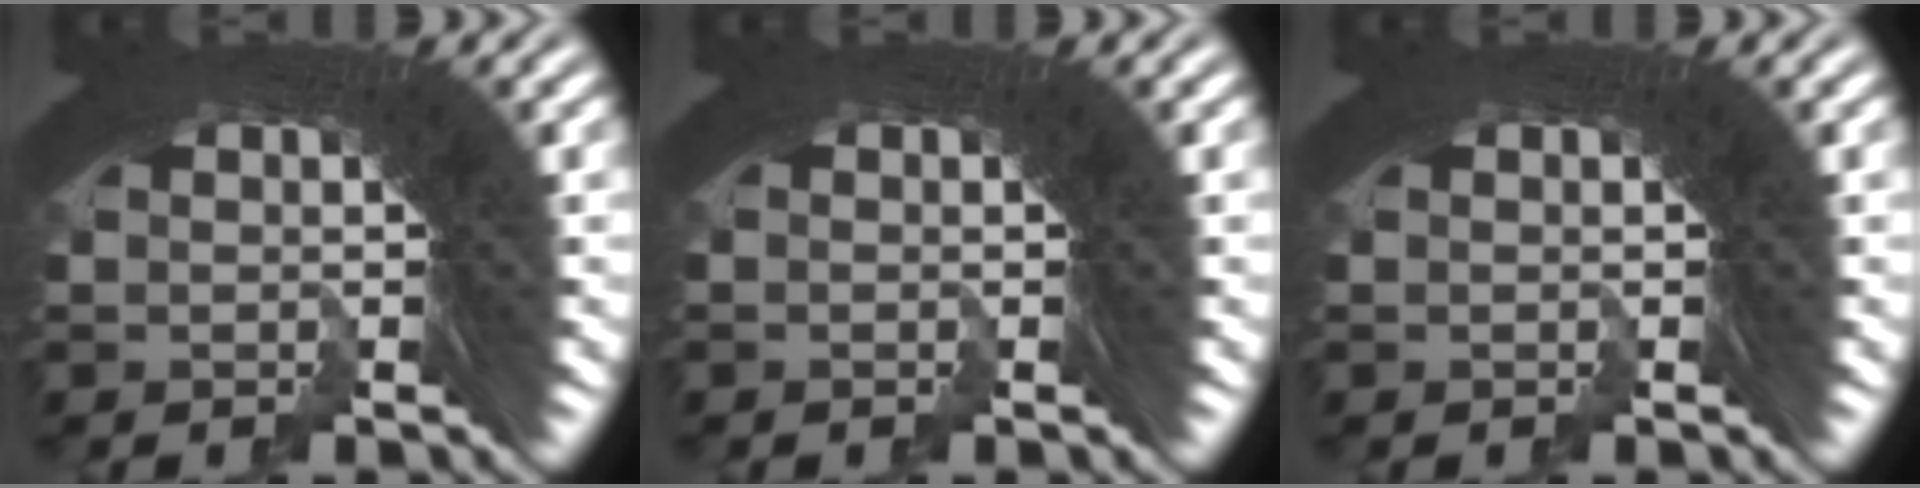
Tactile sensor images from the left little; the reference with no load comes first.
{"total": 0.0}
{"total": 0.0}